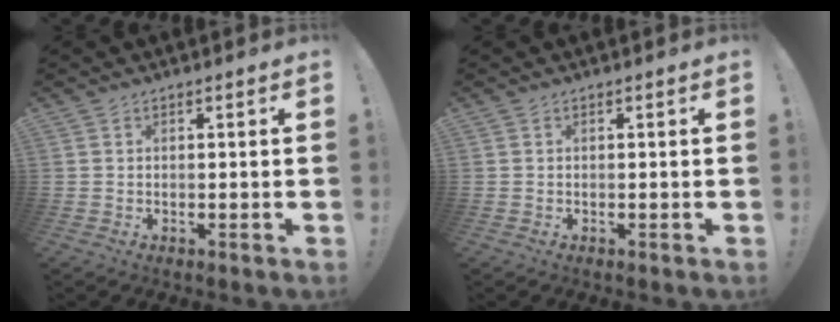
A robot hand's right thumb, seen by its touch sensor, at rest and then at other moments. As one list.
[{"total": 0.0}]